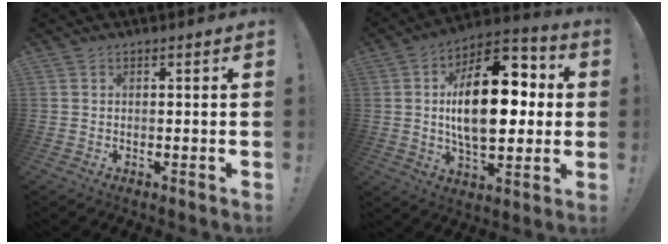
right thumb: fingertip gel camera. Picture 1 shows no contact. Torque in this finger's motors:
{"motor_torque": [0.17, 1.45, 1.85, 0.31, 0.22]}